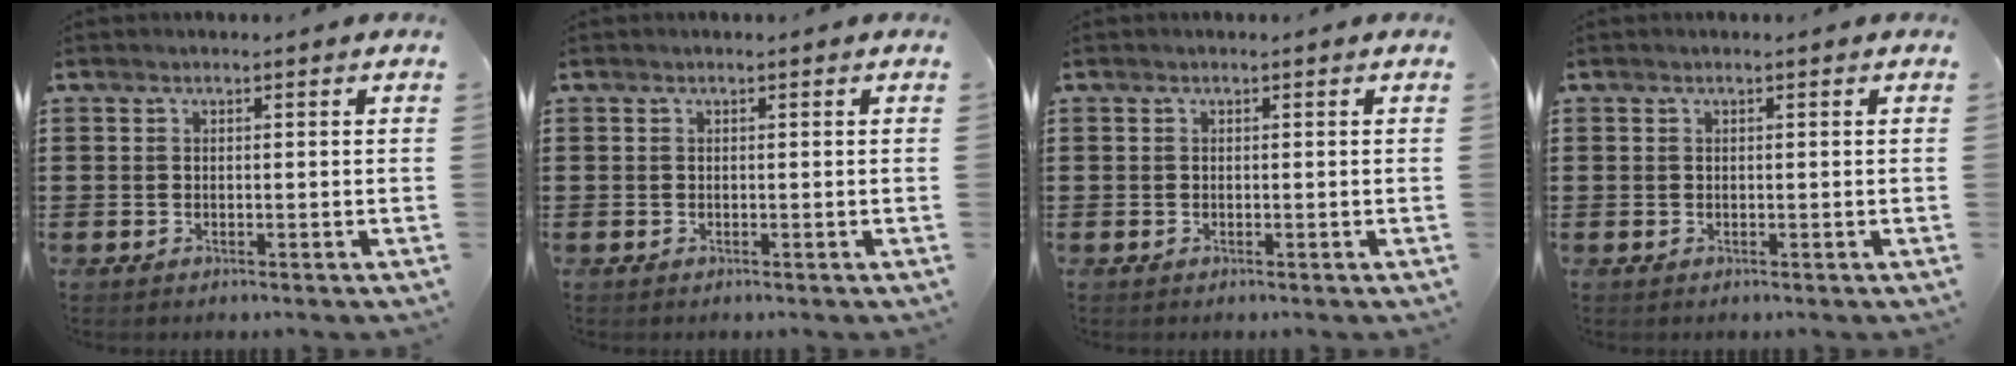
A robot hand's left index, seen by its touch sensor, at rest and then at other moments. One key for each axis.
{"total": 0.0}
{"total": 0.0}
{"total": 0.0}